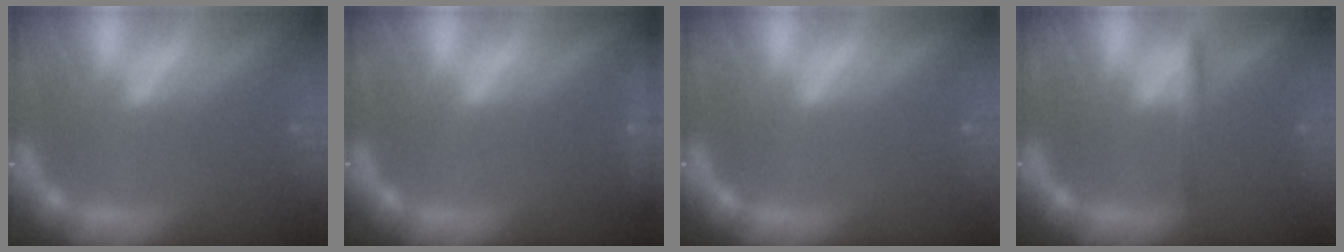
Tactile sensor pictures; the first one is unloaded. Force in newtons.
{"total": 2.4}
{"total": 0.0}
{"total": 1.9}